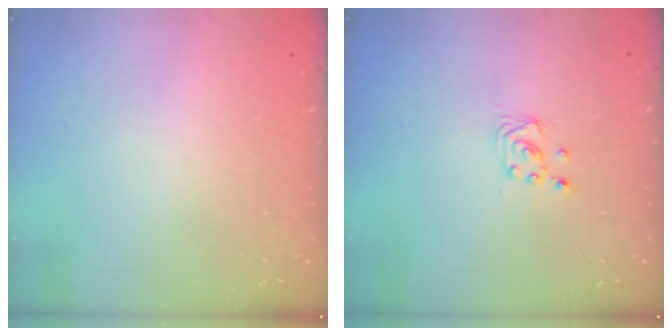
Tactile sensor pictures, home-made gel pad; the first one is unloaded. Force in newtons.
{"total": 2.5, "press": 2.5, "slide": 0.2}